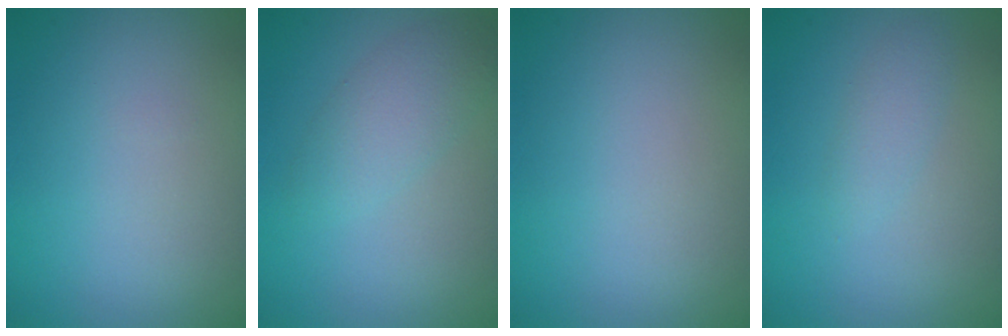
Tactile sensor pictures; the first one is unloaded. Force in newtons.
{"total": 2.8, "press": 2.8, "slide": 0.1}
{"total": 0.0}
{"total": 1.4, "press": 1.4, "slide": 0.0}